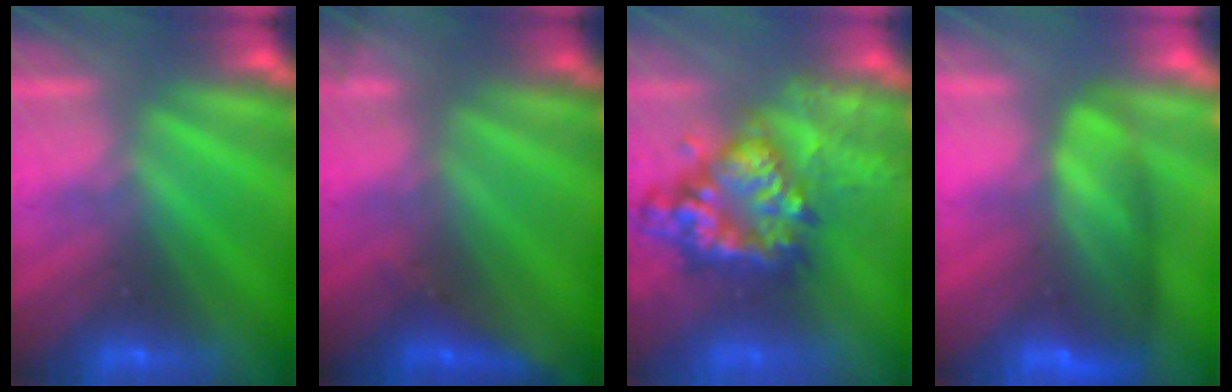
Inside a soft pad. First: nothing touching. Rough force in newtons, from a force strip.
{"total": 2.9}
{"total": 9.2}
{"total": 11.8}